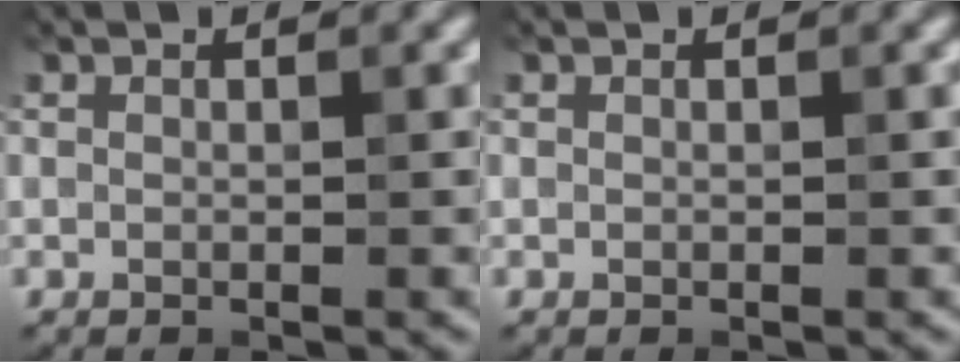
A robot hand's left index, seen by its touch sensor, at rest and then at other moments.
{"total": 0.0}